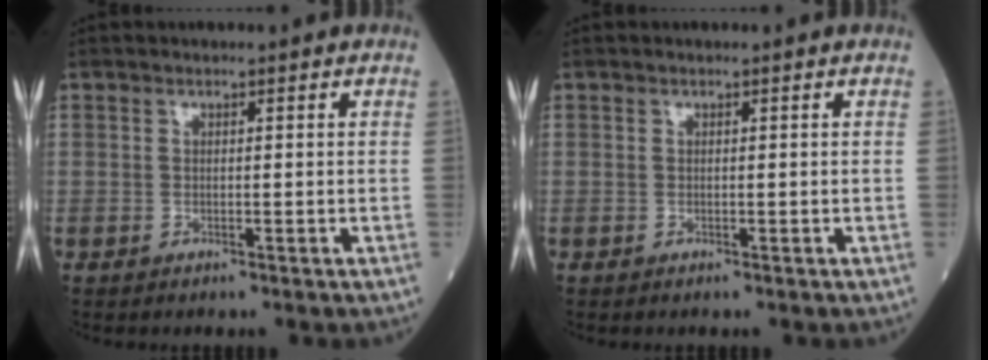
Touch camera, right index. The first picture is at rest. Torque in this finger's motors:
{"motor_torque": [0.00, 0.00, 0.00, 0.00]}